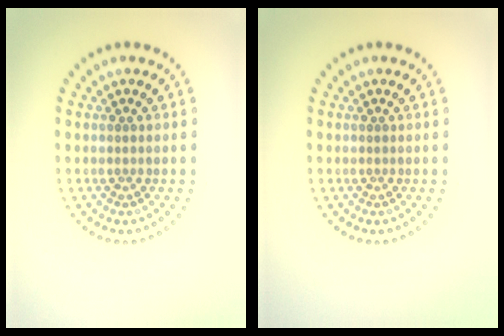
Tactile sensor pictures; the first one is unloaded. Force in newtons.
{"total": 0.0}